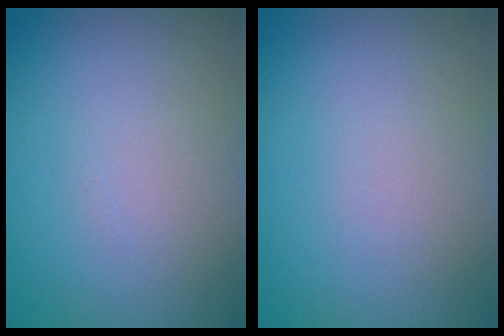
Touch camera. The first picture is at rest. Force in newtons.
{"total": 0.0}